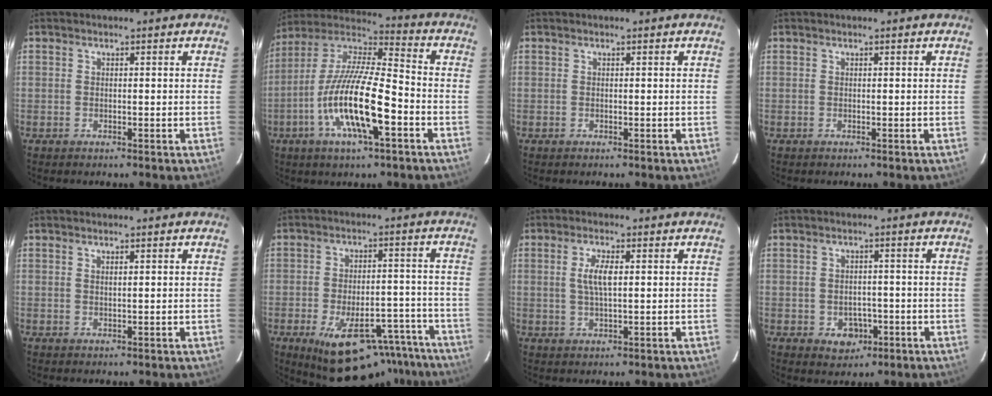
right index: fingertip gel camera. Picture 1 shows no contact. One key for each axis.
{"total": 18.1, "fx": -6.6, "fy": 4.4, "fz": 16.3, "tx": -0.317, "ty": -0.017, "tz": -0.130}
{"total": 0.0}
{"total": 0.0}
{"total": 0.8, "fx": 0.5, "fy": 0.1, "fz": 0.7, "tx": -0.013, "ty": 0.002, "tz": 0.010}
{"total": 20.0, "fx": -13.9, "fy": 9.0, "fz": 11.1, "tx": -0.175, "ty": 0.010, "tz": -0.165}
{"total": 4.2, "fx": 0.7, "fy": 1.2, "fz": 4.0, "tx": -0.077, "ty": 0.002, "tz": 0.015}
{"total": 4.8, "fx": -1.6, "fy": 4.1, "fz": 2.0, "tx": -0.046, "ty": 0.006, "tz": -0.006}